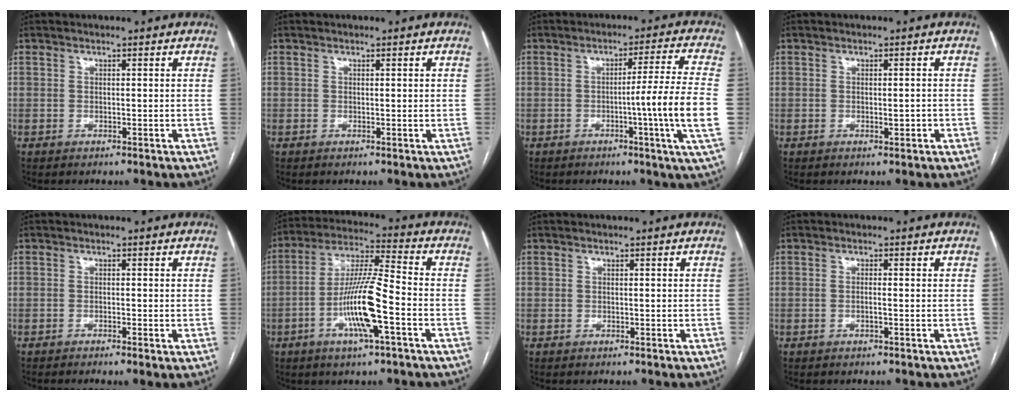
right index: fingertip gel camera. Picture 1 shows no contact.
{"total": 0.0}
{"total": 10.8, "force": [-2.0, -2.6, 10.3], "torque": [-0.149, -0.015, -0.031]}
{"total": 1.3, "force": [-0.3, 0.4, 1.2], "torque": [-0.021, -0.001, -0.003]}
{"total": 1.3, "force": [-0.7, 0.0, 1.1], "torque": [-0.020, -0.002, -0.013]}
{"total": 12.8, "force": [-4.2, 0.8, 12.1], "torque": [-0.233, -0.001, -0.080]}
{"total": 0.0}
{"total": 0.9, "force": [-0.2, 0.0, 0.9], "torque": [-0.017, 0.000, -0.004]}